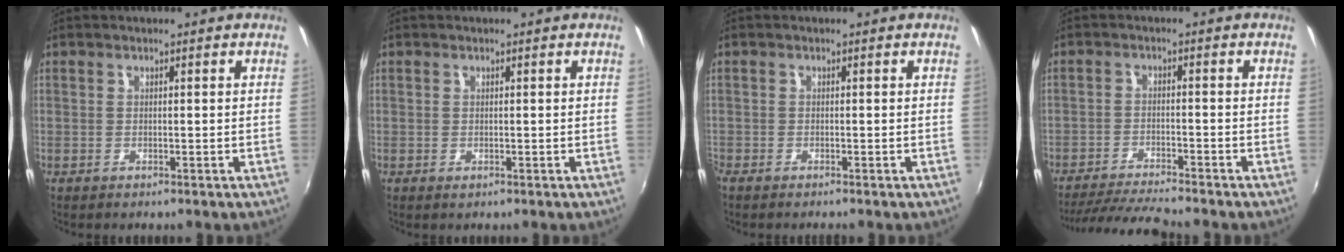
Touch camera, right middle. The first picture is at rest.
{"total": 0.0}
{"total": 0.8, "force": [-0.8, 0.0, 0.2], "torque": [-0.003, -0.005, -0.018]}
{"total": 9.6, "force": [-8.8, 0.1, 3.7], "torque": [-0.093, -0.010, -0.154]}